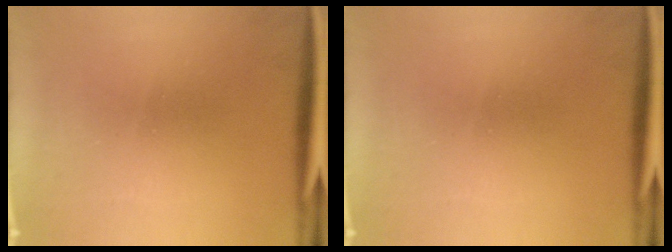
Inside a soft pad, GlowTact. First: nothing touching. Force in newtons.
{"total": 0.0}